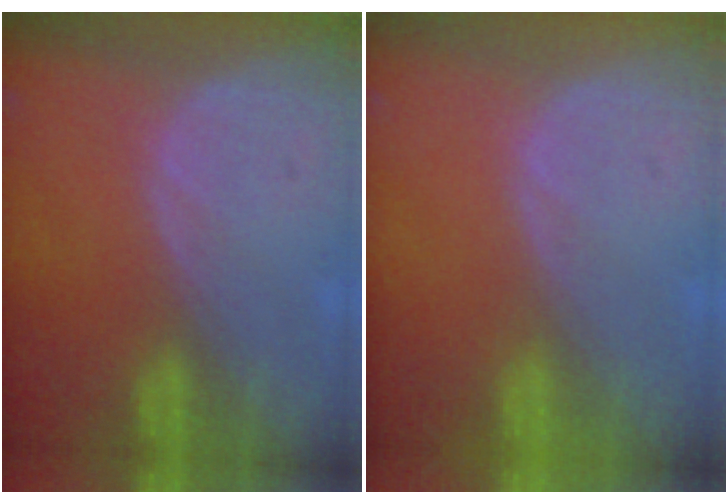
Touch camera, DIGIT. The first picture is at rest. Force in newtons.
{"total": 0.0}